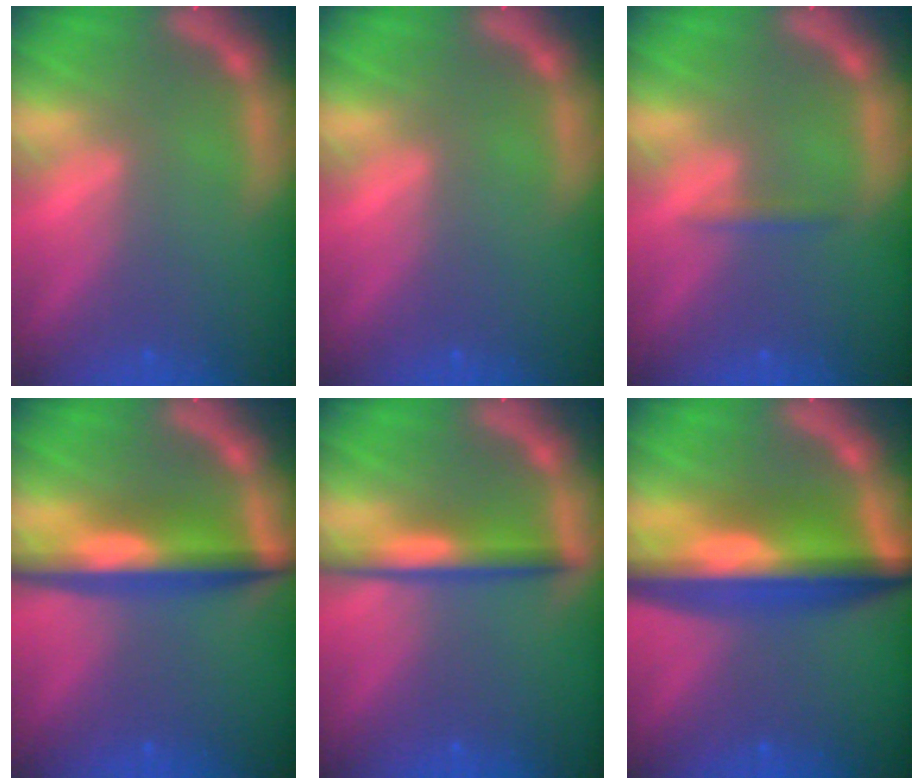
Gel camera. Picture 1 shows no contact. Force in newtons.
{"total": 0.0}
{"total": 0.9}
{"total": 6.6}
{"total": 4.0}
{"total": 10.0}